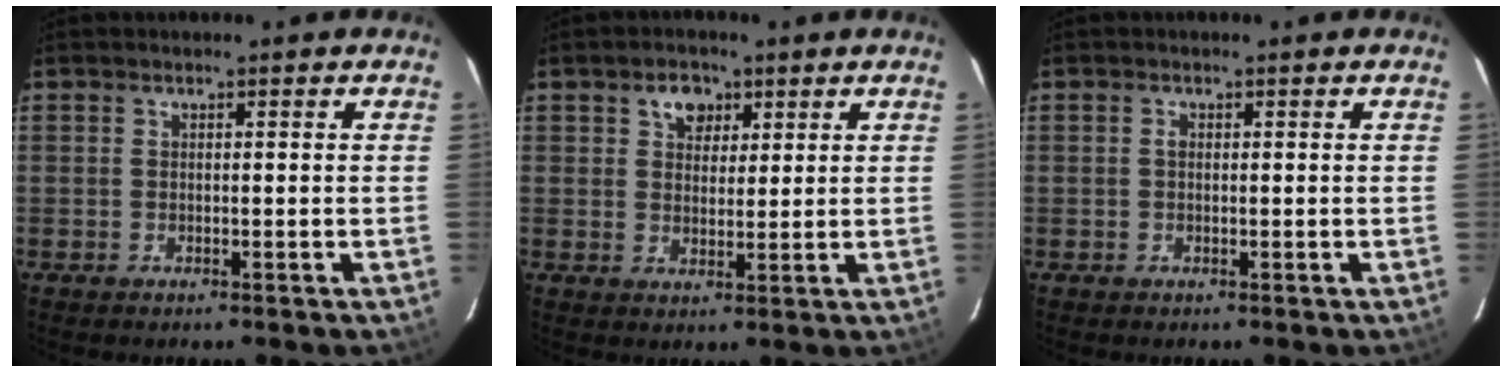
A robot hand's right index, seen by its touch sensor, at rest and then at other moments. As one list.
[{"total": 4.4, "force": [2.2, 3.3, 1.9], "torque": [-0.020, 0.009, 0.040]}, {"total": 0.6, "force": [0.0, 0.4, 0.4], "torque": [-0.006, 0.003, -0.001]}]